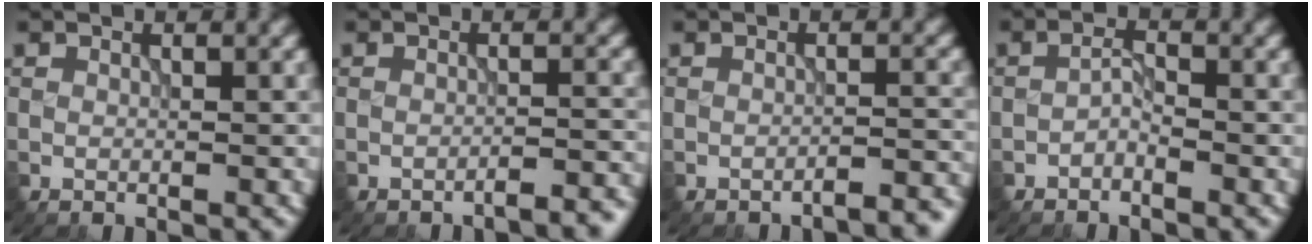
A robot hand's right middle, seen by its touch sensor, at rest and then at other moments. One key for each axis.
{"total": 2.5, "fx": -2.1, "fy": 0.5, "fz": 1.3, "tx": -0.010, "ty": 0.006, "tz": -0.033}
{"total": 2.7, "fx": -2.3, "fy": 0.5, "fz": 1.2, "tx": -0.008, "ty": 0.007, "tz": -0.034}
{"total": 1.0, "fx": -0.8, "fy": 0.3, "fz": 0.6, "tx": -0.016, "ty": 0.005, "tz": -0.018}